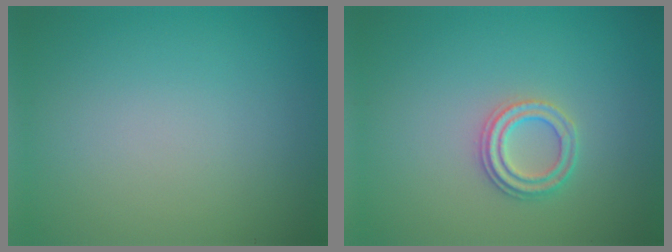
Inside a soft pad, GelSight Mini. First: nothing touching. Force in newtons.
{"total": 2.3, "press": 2.2, "slide": 0.5}